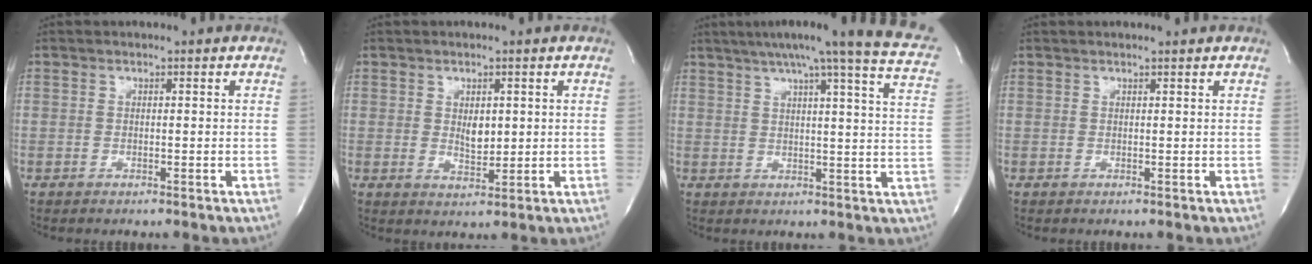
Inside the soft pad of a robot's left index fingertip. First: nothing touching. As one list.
[{"total": 3.0, "force": [0.7, 1.6, 2.5], "torque": [-0.042, -0.007, 0.017]}, {"total": 21.0, "force": [16.6, 0.1, 12.8], "torque": [-0.187, -0.017, 0.190]}, {"total": 1.5, "force": [1.5, 0.0, 0.4], "torque": [-0.010, 0.009, 0.021]}]